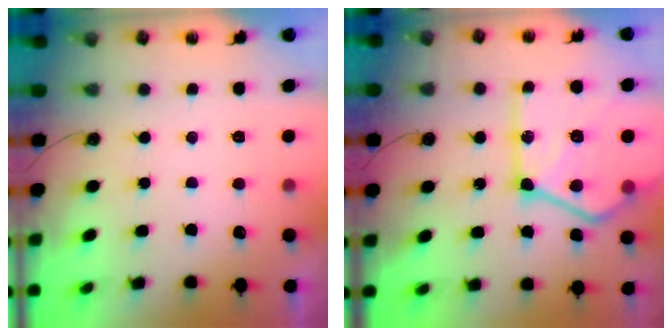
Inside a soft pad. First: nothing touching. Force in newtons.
{"total": 26.3, "press": 26.1, "slide": 3.0}